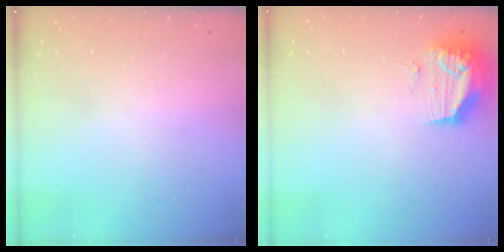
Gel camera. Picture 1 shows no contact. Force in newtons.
{"total": 11.1, "press": 11.1, "slide": 0.8}